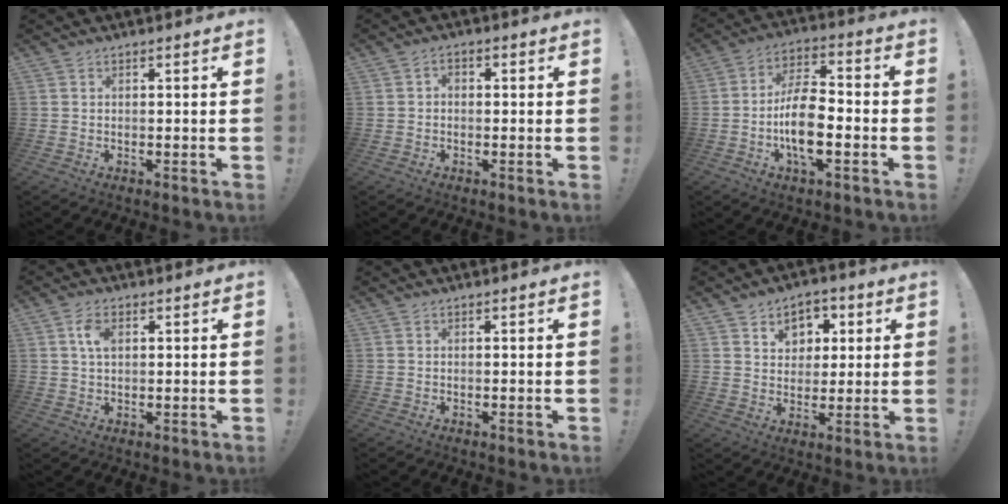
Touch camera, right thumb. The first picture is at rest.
{"total": 2.1, "force": [-1.1, 1.4, 1.1], "torque": [-0.016, 0.011, -0.022]}
{"total": 13.5, "force": [-3.7, 6.2, 11.4], "torque": [-0.226, 0.010, -0.070]}
{"total": 4.9, "force": [1.4, 2.8, 3.7], "torque": [-0.059, 0.002, 0.023]}
{"total": 0.0}
{"total": 7.9, "force": [3.4, 6.6, 2.6], "torque": [-0.028, -0.022, 0.063]}